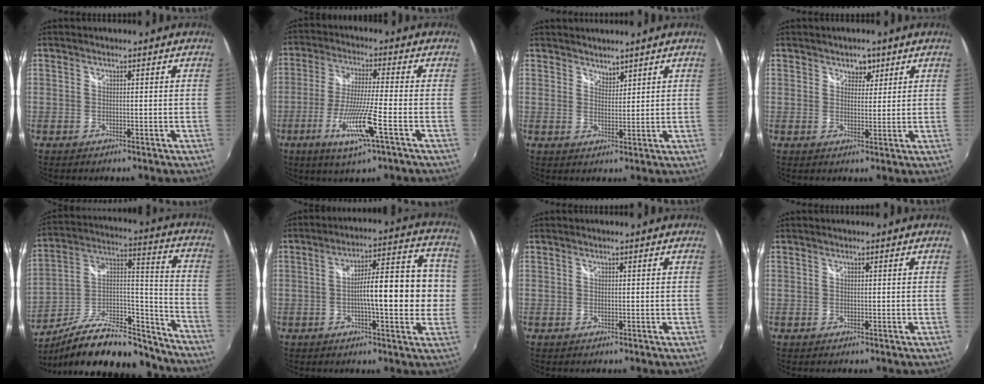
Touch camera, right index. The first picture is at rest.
{"total": 11.7, "force": [-4.8, 0.0, 10.7], "torque": [-0.215, -0.020, -0.091]}
{"total": 2.2, "force": [2.0, 0.7, 0.3], "torque": [0.000, 0.003, 0.036]}
{"total": 2.9, "force": [1.7, 2.1, 0.9], "torque": [-0.005, 0.004, 0.027]}
{"total": 25.4, "force": [-19.8, 8.6, 13.4], "torque": [-0.225, 0.024, -0.294]}
{"total": 14.5, "force": [-1.1, 3.5, 14.0], "torque": [-0.214, 0.017, -0.023]}
{"total": 0.0}
{"total": 0.0}